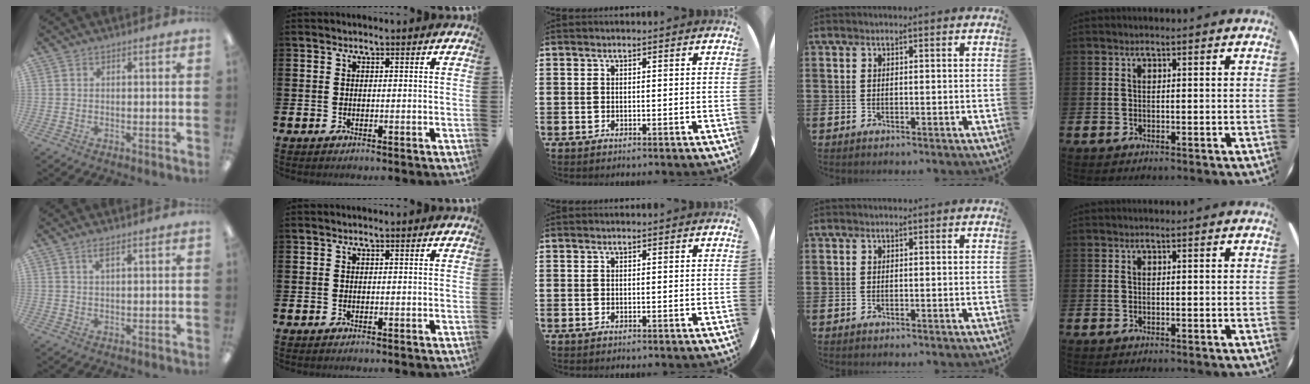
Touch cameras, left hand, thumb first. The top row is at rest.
{"thumb": {"total": 2.7, "force": [1.7, 0.7, 2.1], "torque": [-0.038, 0.002, 0.026]}}